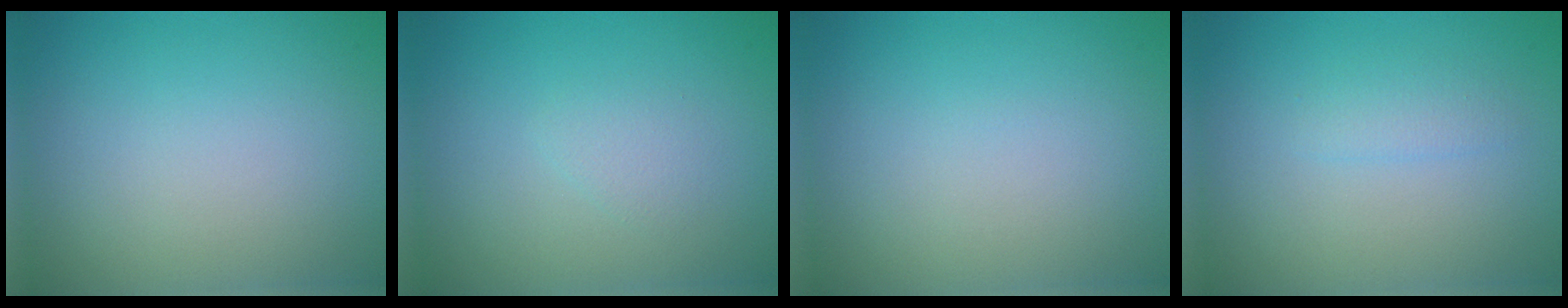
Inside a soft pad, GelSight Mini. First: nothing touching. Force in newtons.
{"total": 1.0, "press": 1.0, "slide": 0.0}
{"total": 0.0}
{"total": 1.2, "press": 1.2, "slide": 0.1}